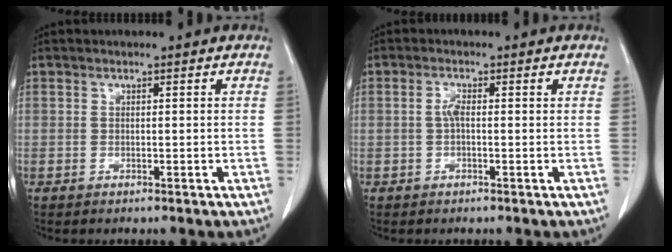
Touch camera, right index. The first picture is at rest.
{"total": 2.0, "force": [0.2, 0.5, 1.9], "torque": [-0.037, 0.006, 0.004]}